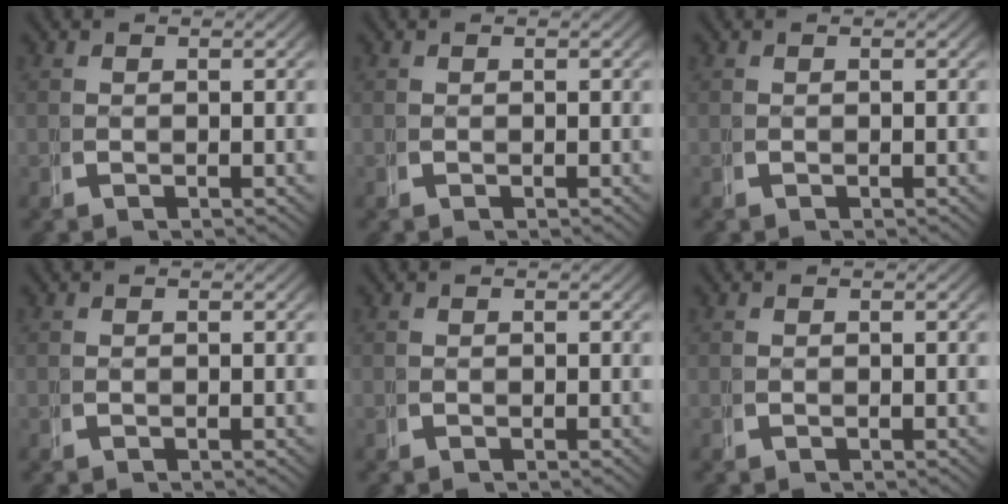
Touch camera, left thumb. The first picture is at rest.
{"total": 0.0}
{"total": 0.0}
{"total": 0.0}
{"total": 0.0}
{"total": 0.0}